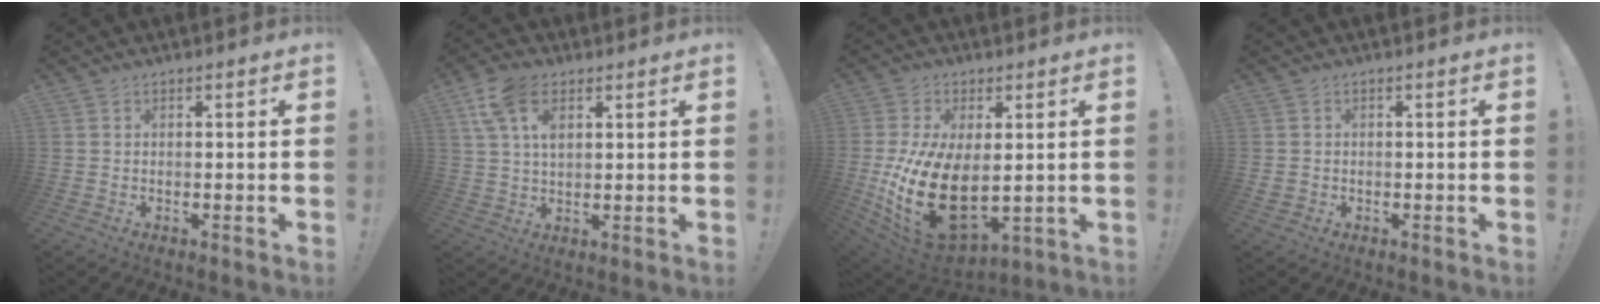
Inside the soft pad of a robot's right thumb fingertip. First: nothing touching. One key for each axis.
{"total": 10.1, "fx": 4.4, "fy": 5.8, "fz": 7.0, "tx": -0.142, "ty": -0.004, "tz": 0.083}
{"total": 21.6, "fx": -1.0, "fy": 12.9, "fz": 17.3, "tx": -0.329, "ty": -0.010, "tz": 0.002}
{"total": 1.0, "fx": -0.1, "fy": 1.0, "fz": 0.3, "tx": -0.004, "ty": 0.002, "tz": -0.002}